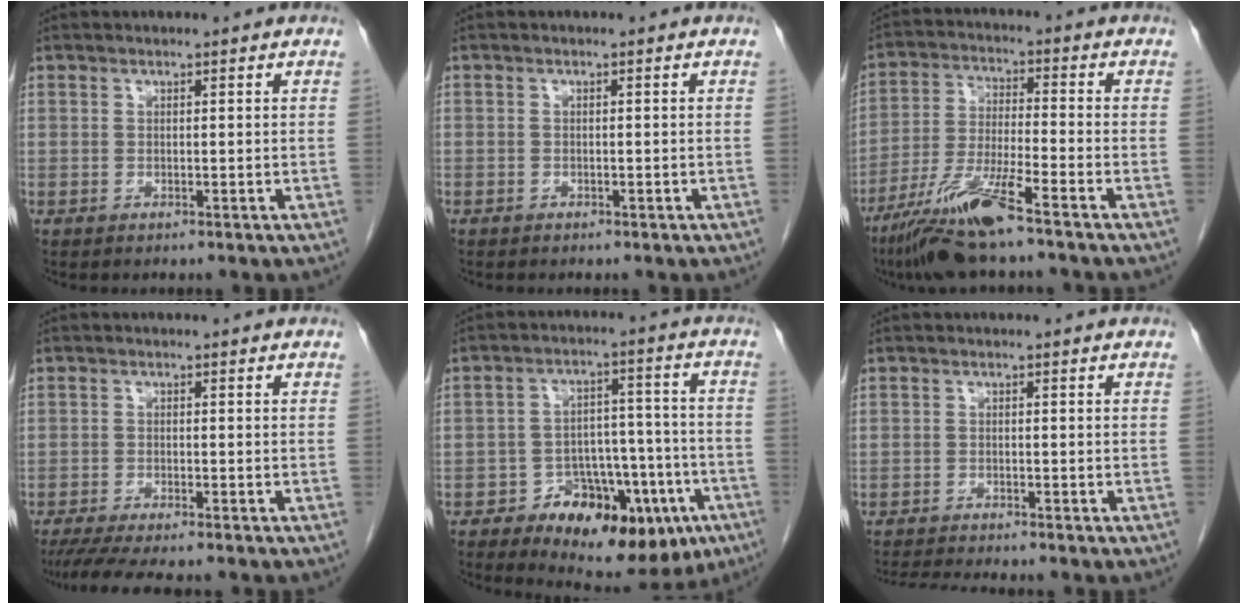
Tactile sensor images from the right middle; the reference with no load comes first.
{"total": 0.6, "force": [-0.4, 0.4, 0.1], "torque": [-0.006, 0.003, -0.008]}
{"total": 11.3, "force": [-7.8, 0.0, 8.2], "torque": [-0.168, -0.032, -0.146]}
{"total": 8.1, "force": [-6.8, 0.6, 4.4], "torque": [-0.065, -0.019, -0.107]}
{"total": 16.2, "force": [-8.4, 7.9, 11.4], "torque": [-0.139, 0.028, -0.112]}
{"total": 4.7, "force": [-4.4, -0.7, 1.6], "torque": [-0.028, -0.019, -0.072]}